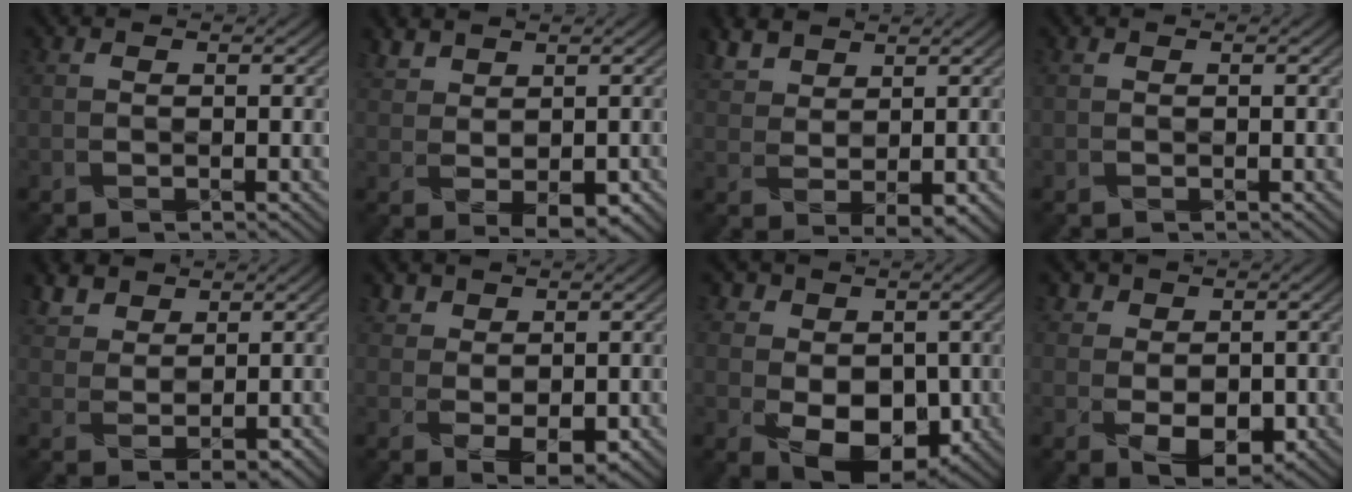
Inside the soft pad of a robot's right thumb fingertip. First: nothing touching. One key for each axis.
{"total": 3.4, "fx": 1.7, "fy": 2.0, "fz": 2.1, "tx": -0.048, "ty": -0.001, "tz": 0.041}
{"total": 4.8, "fx": 2.9, "fy": 2.6, "fz": 2.8, "tx": -0.069, "ty": 0.007, "tz": 0.065}
{"total": 0.0}
{"total": 4.4, "fx": 2.9, "fy": 2.7, "fz": 2.0, "tx": -0.053, "ty": 0.006, "tz": 0.062}
{"total": 3.6, "fx": 1.1, "fy": 2.5, "fz": 2.2, "tx": -0.049, "ty": -0.006, "tz": 0.027}
{"total": 8.2, "fx": 0.3, "fy": 6.5, "fz": 5.0, "tx": -0.101, "ty": -0.016, "tz": 0.007}
{"total": 4.7, "fx": 0.6, "fy": 3.8, "fz": 2.7, "tx": -0.056, "ty": -0.007, "tz": 0.012}